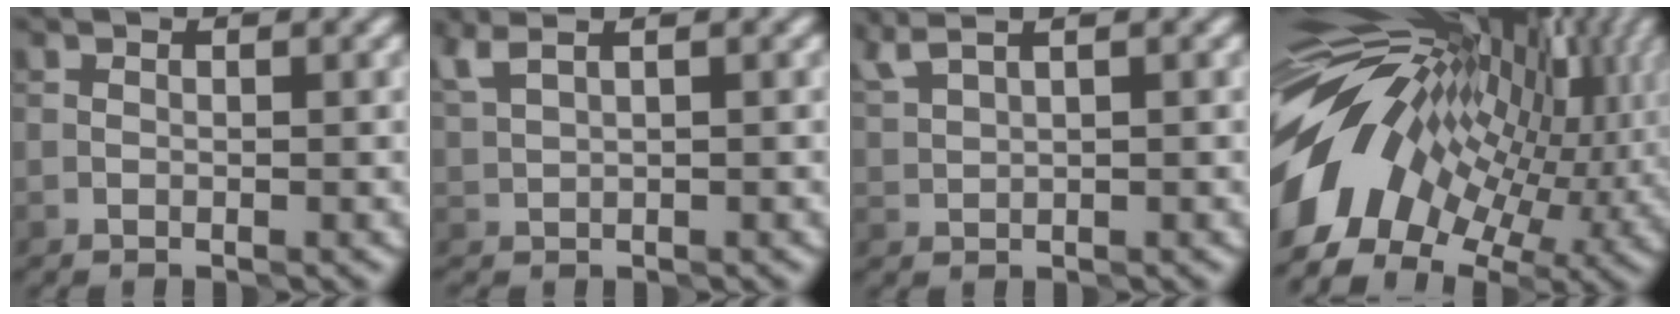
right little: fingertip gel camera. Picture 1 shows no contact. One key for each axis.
{"total": 2.0, "fx": 1.5, "fy": 0.5, "fz": 1.2, "tx": -0.020, "ty": 0.008, "tz": 0.037}
{"total": 2.9, "fx": 2.4, "fy": 0.8, "fz": 1.5, "tx": -0.028, "ty": 0.019, "tz": 0.043}
{"total": 15.1, "fx": 1.1, "fy": 8.7, "fz": 12.3, "tx": -0.241, "ty": 0.029, "tz": 0.012}